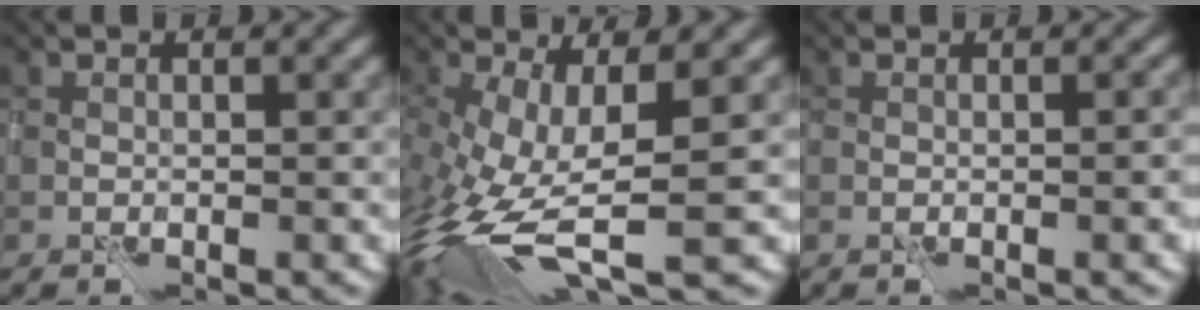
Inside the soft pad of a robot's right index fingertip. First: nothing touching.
{"total": 9.2, "force": [-2.0, 3.5, 8.3], "torque": [-0.194, -0.027, -0.036]}
{"total": 1.8, "force": [-0.4, 0.5, 1.7], "torque": [-0.008, 0.008, 0.001]}